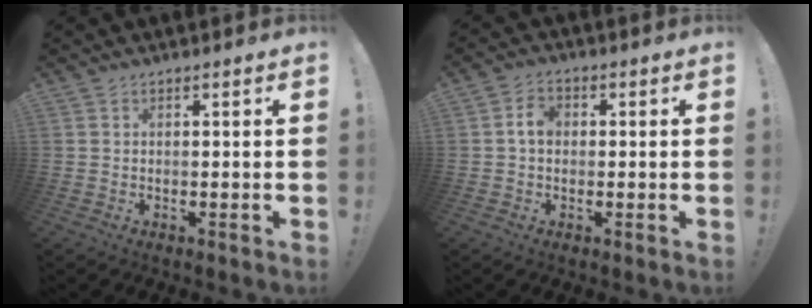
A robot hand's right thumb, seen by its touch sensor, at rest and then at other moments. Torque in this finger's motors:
{"motor_torque": [1.02, 0.51, 0.27, -0.30, 0.00]}